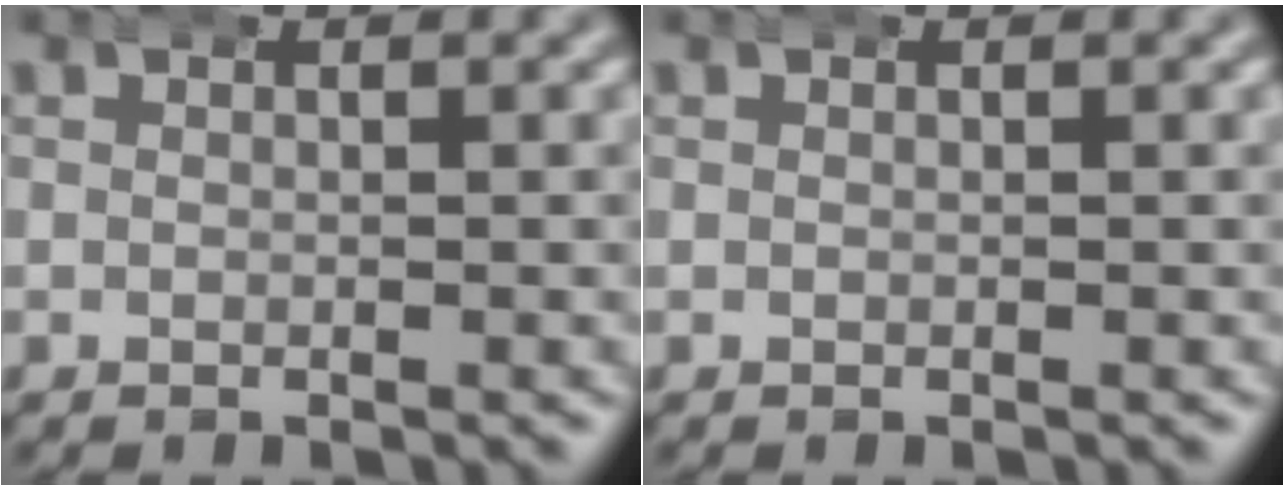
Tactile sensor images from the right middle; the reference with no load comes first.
{"total": 0.0}